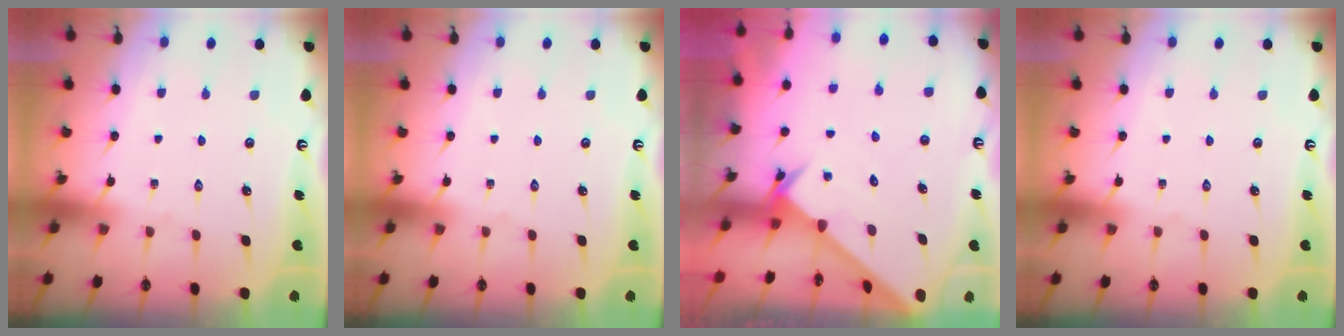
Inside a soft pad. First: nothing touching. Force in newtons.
{"total": 0.0}
{"total": 2.6, "press": 2.6, "slide": 0.2}
{"total": 0.0}